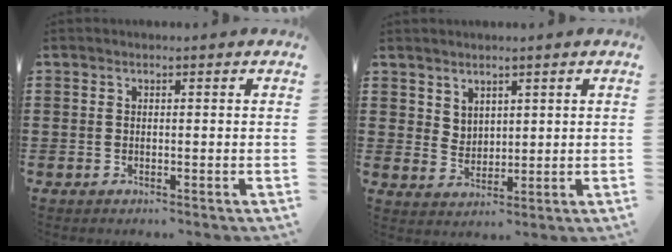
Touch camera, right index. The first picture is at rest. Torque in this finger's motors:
{"motor_torque": [-0.39, 0.26, -0.01, 0.00]}